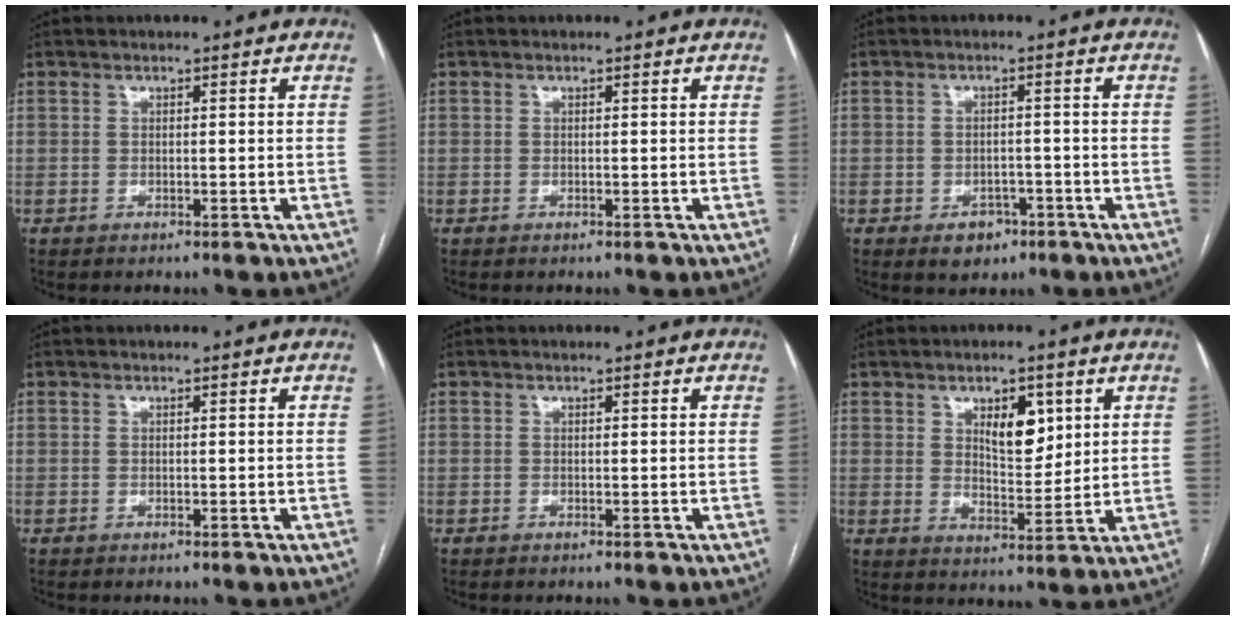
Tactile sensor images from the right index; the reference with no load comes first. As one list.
[{"total": 0.0}, {"total": 3.9, "force": [-2.1, 2.9, 1.6], "torque": [-0.015, 0.006, -0.020]}, {"total": 0.0}, {"total": 0.0}, {"total": 6.8, "force": [2.9, 3.1, 5.2], "torque": [-0.082, -0.002, 0.052]}]